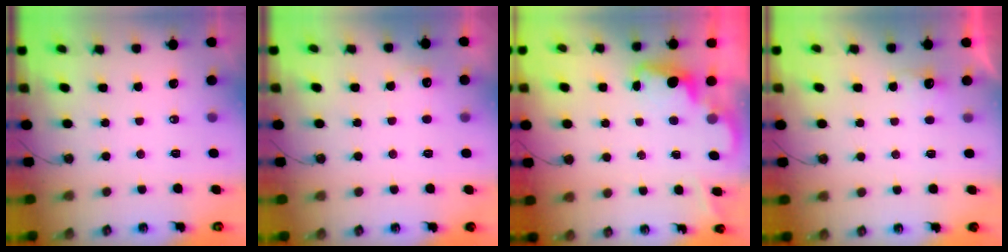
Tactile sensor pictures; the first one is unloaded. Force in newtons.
{"total": 6.1, "press": 6.0, "slide": 1.0}
{"total": 2.3, "press": 2.2, "slide": 0.5}
{"total": 2.2, "press": 2.0, "slide": 0.9}